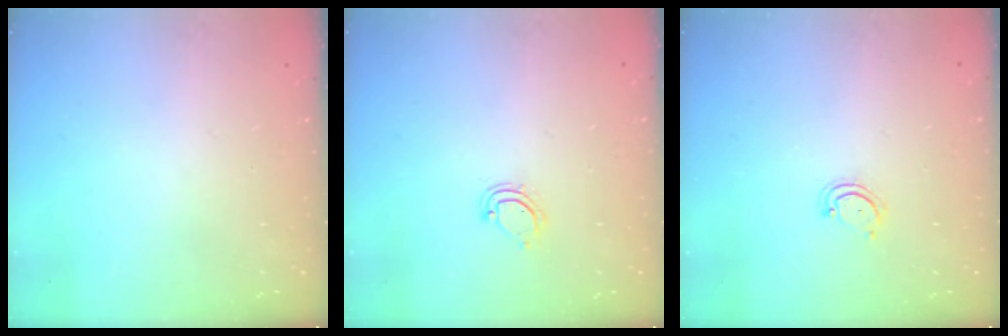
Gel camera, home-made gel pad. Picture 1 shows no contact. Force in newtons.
{"total": 4.3, "press": 4.3, "slide": 0.3}
{"total": 3.8, "press": 3.8, "slide": 0.2}